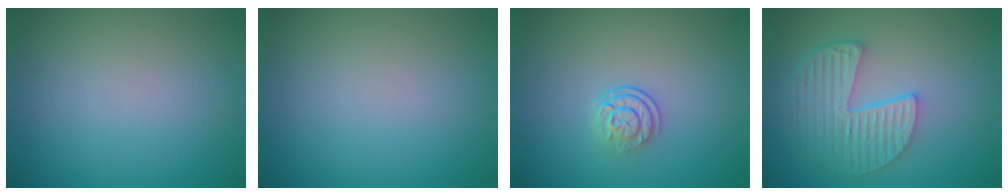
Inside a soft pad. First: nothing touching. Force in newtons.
{"total": 0.0}
{"total": 2.6, "press": 1.8, "slide": 1.9}
{"total": 5.8, "press": 4.5, "slide": 3.6}